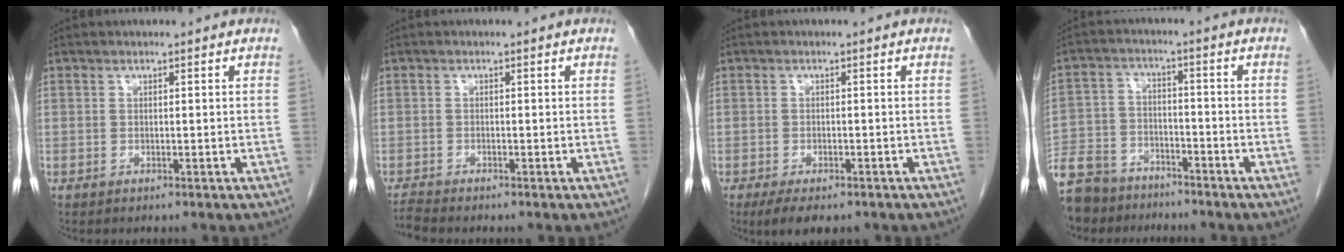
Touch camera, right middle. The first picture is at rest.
{"total": 1.7, "force": [-1.6, -0.6, 0.0], "torque": [-0.011, -0.012, -0.034]}
{"total": 5.2, "force": [-3.7, 2.2, 2.9], "torque": [-0.045, -0.008, -0.053]}
{"total": 14.2, "force": [-11.5, 7.1, 4.4], "torque": [-0.112, 0.003, -0.193]}